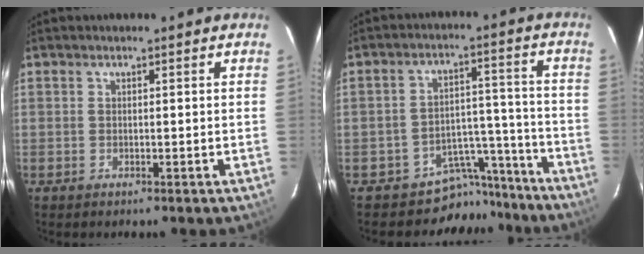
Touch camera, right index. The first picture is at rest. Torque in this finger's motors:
{"motor_torque": [0.37, -0.38, -0.04, -0.06]}